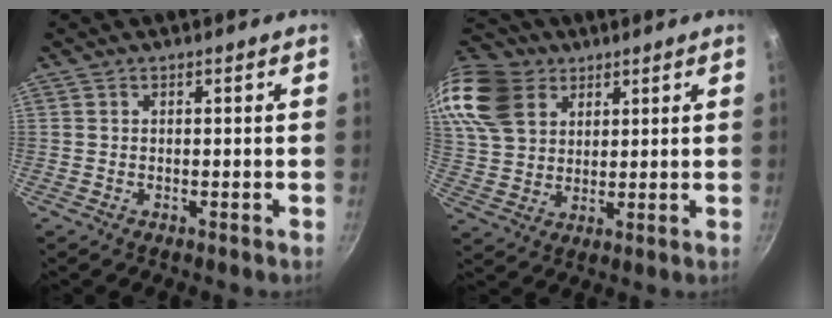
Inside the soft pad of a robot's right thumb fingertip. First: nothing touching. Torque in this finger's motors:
{"motor_torque": [0.45, 0.59, 1.36, -0.03, 0.17]}